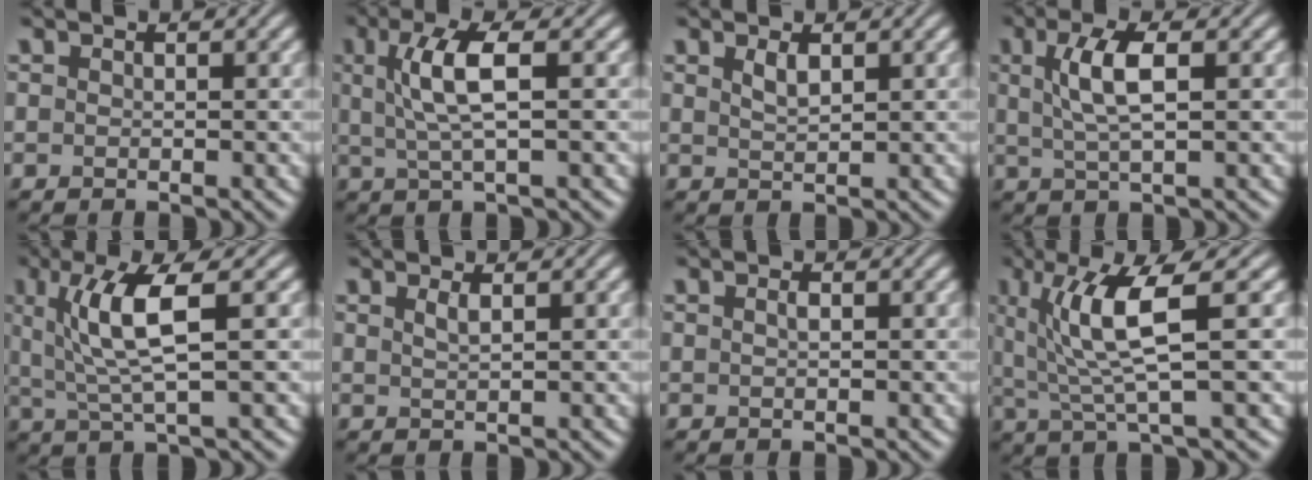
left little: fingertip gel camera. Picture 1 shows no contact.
{"total": 4.8, "force": [1.0, 1.2, 4.6], "torque": [-0.094, 0.004, 0.021]}
{"total": 1.5, "force": [0.9, 0.4, 1.0], "torque": [-0.022, 0.000, 0.019]}
{"total": 4.2, "force": [1.0, 1.2, 3.9], "torque": [-0.081, 0.004, 0.020]}
{"total": 6.1, "force": [1.5, 1.3, 5.8], "torque": [-0.112, 0.000, 0.029]}
{"total": 1.2, "force": [0.6, 0.3, 0.9], "torque": [-0.013, 0.002, 0.009]}
{"total": 0.6, "force": [0.1, 0.1, 0.5], "torque": [-0.012, 0.004, 0.003]}
{"total": 6.9, "force": [1.8, 1.3, 6.5], "torque": [-0.123, -0.001, 0.033]}